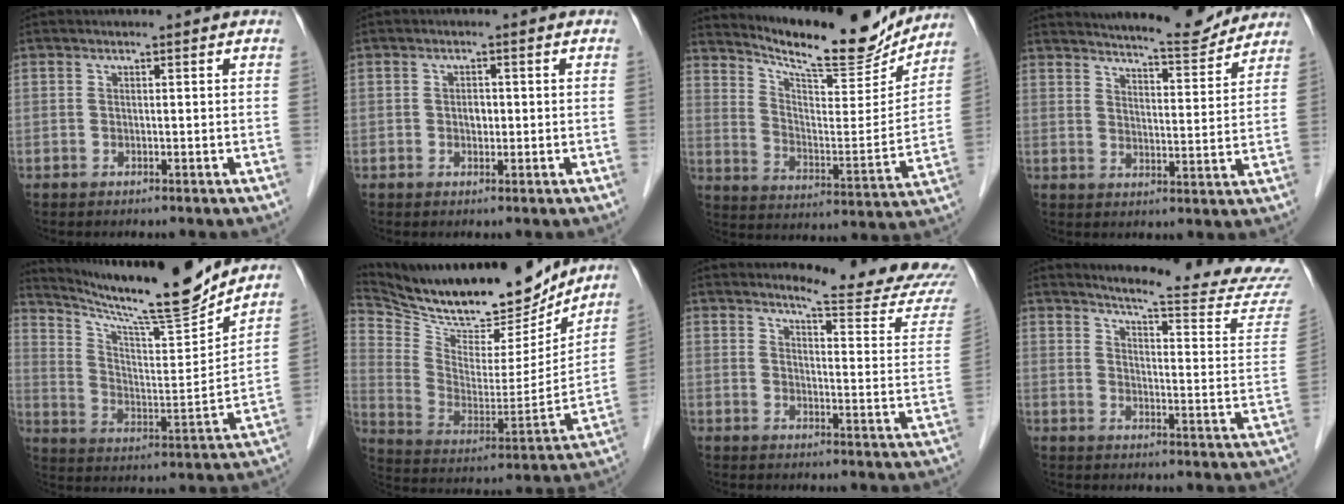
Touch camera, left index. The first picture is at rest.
{"total": 1.5, "force": [-0.1, 1.1, 1.1], "torque": [-0.017, 0.002, 0.000]}
{"total": 17.5, "force": [16.3, 2.3, 6.0], "torque": [-0.109, -0.037, 0.239]}
{"total": 10.6, "force": [10.1, 1.0, 2.8], "torque": [-0.042, -0.006, 0.136]}
{"total": 17.5, "force": [16.1, -0.2, 6.7], "torque": [-0.124, -0.035, 0.257]}
{"total": 22.5, "force": [20.2, 5.9, 8.0], "torque": [-0.157, -0.021, 0.322]}
{"total": 14.7, "force": [14.3, -0.6, 3.5], "torque": [-0.042, -0.099, 0.157]}
{"total": 19.6, "force": [18.9, -0.7, 5.3], "torque": [-0.073, -0.127, 0.216]}